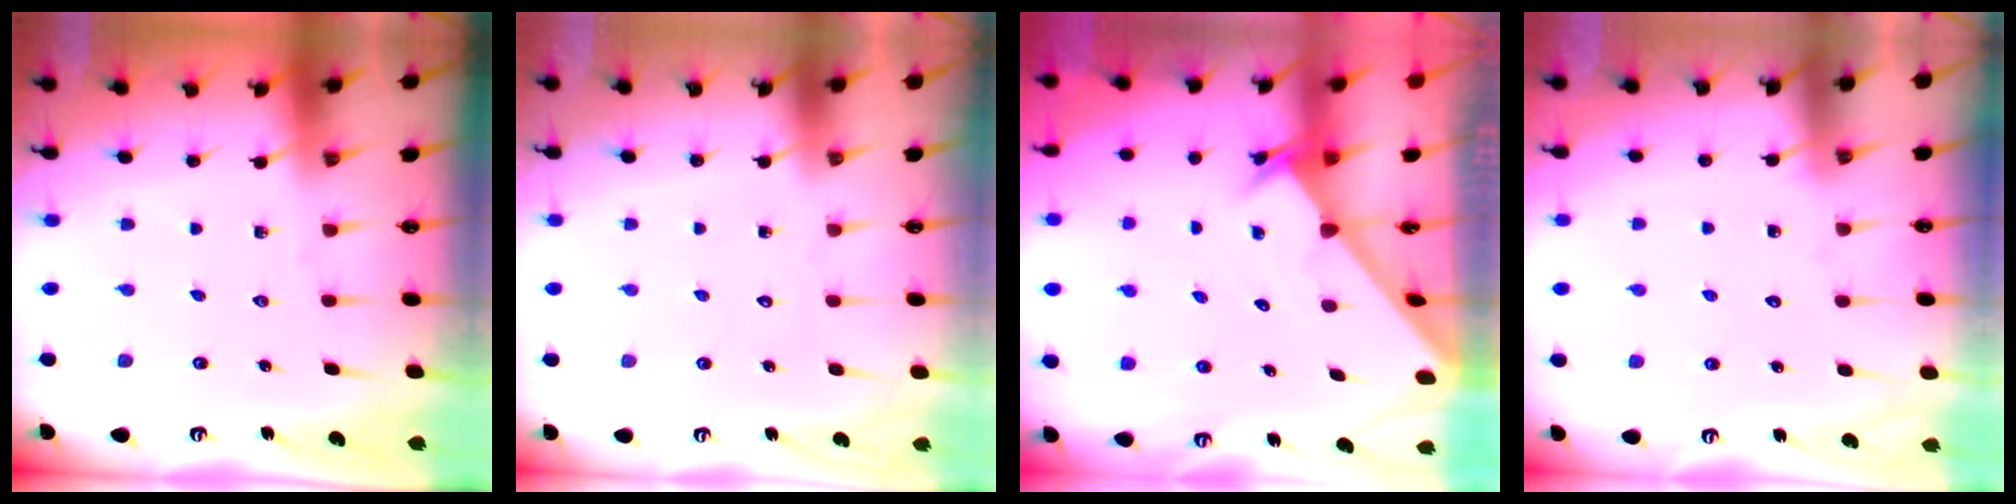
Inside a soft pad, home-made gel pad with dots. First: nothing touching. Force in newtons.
{"total": 1.7, "press": 1.7, "slide": 0.1}
{"total": 2.4, "press": 2.4, "slide": 0.2}
{"total": 2.8, "press": 2.8, "slide": 0.2}